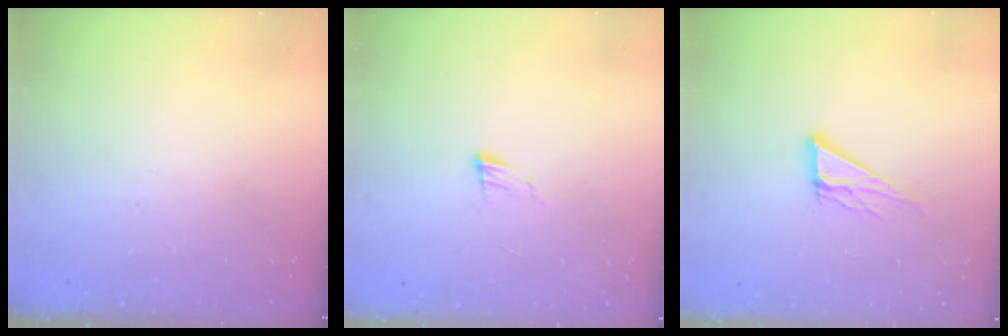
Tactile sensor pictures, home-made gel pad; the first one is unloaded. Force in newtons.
{"total": 5.1, "press": 5.1, "slide": 0.5}
{"total": 9.0, "press": 8.9, "slide": 0.7}